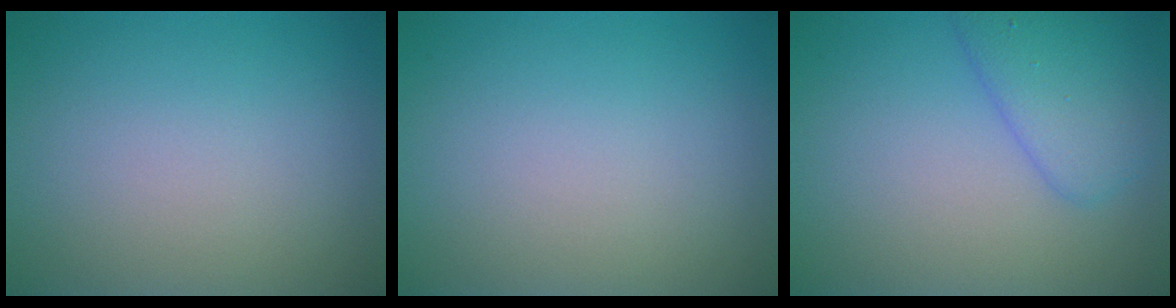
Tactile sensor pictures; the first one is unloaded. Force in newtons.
{"total": 0.0}
{"total": 3.6, "press": 3.6, "slide": 0.2}